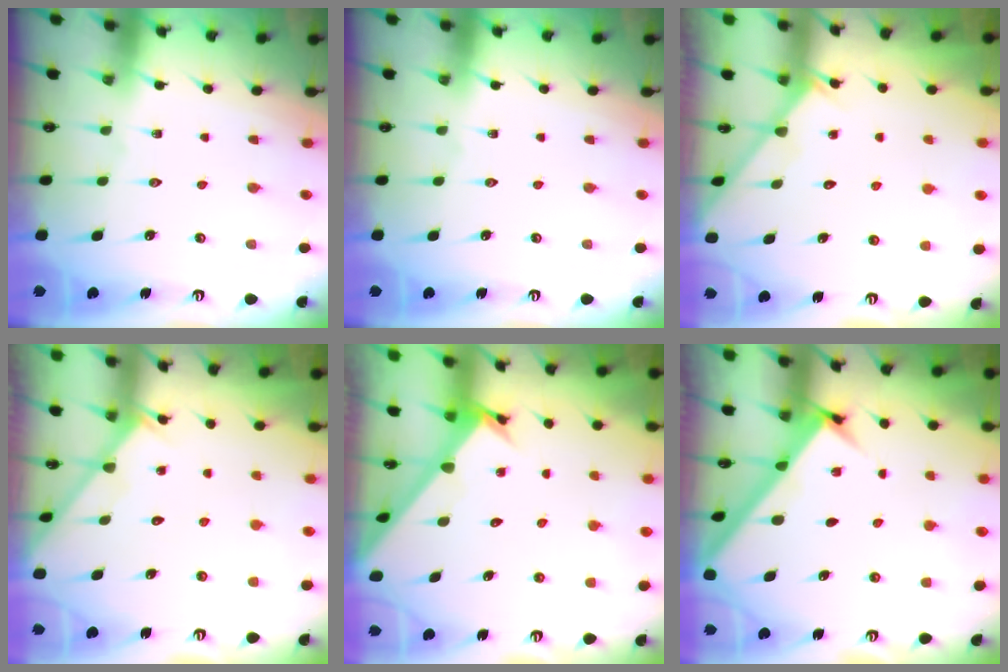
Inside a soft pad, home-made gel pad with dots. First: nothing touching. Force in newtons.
{"total": 0.0}
{"total": 2.9, "press": 2.9, "slide": 0.3}
{"total": 2.9, "press": 2.9, "slide": 0.3}
{"total": 2.6, "press": 2.6, "slide": 0.2}
{"total": 3.0, "press": 3.0, "slide": 0.4}